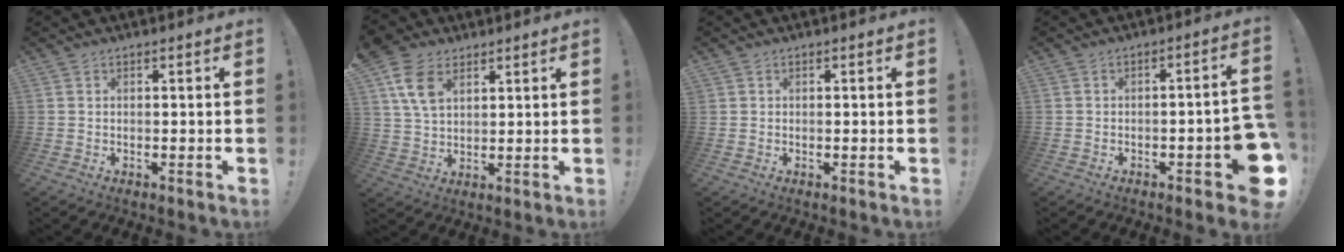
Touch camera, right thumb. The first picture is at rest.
{"total": 12.1, "force": [5.9, 7.9, 7.1], "torque": [-0.139, -0.012, 0.113]}
{"total": 0.5, "force": [0.3, 0.4, 0.0], "torque": [0.001, -0.001, 0.006]}
{"total": 8.1, "force": [-3.3, 2.3, 7.1], "torque": [-0.087, 0.011, -0.050]}